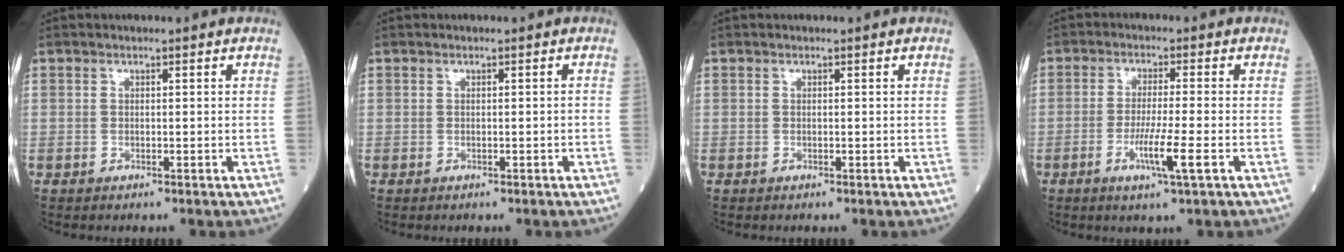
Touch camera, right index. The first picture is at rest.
{"total": 0.0}
{"total": 0.0}
{"total": 6.0, "force": [-2.1, -0.4, 5.6], "torque": [-0.105, -0.014, -0.041]}